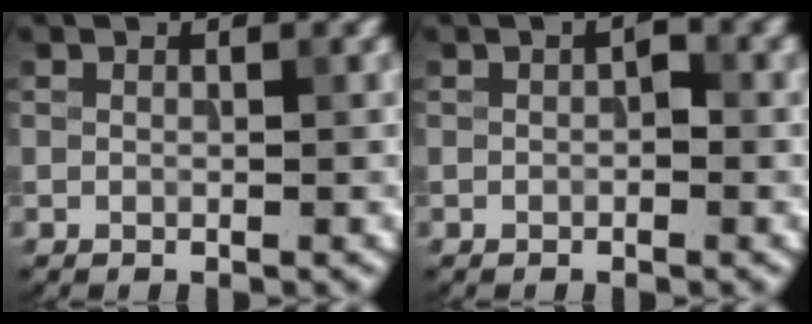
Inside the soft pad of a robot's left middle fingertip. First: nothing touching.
{"total": 1.0, "force": [-0.1, 0.5, 0.8], "torque": [-0.011, 0.002, -0.002]}